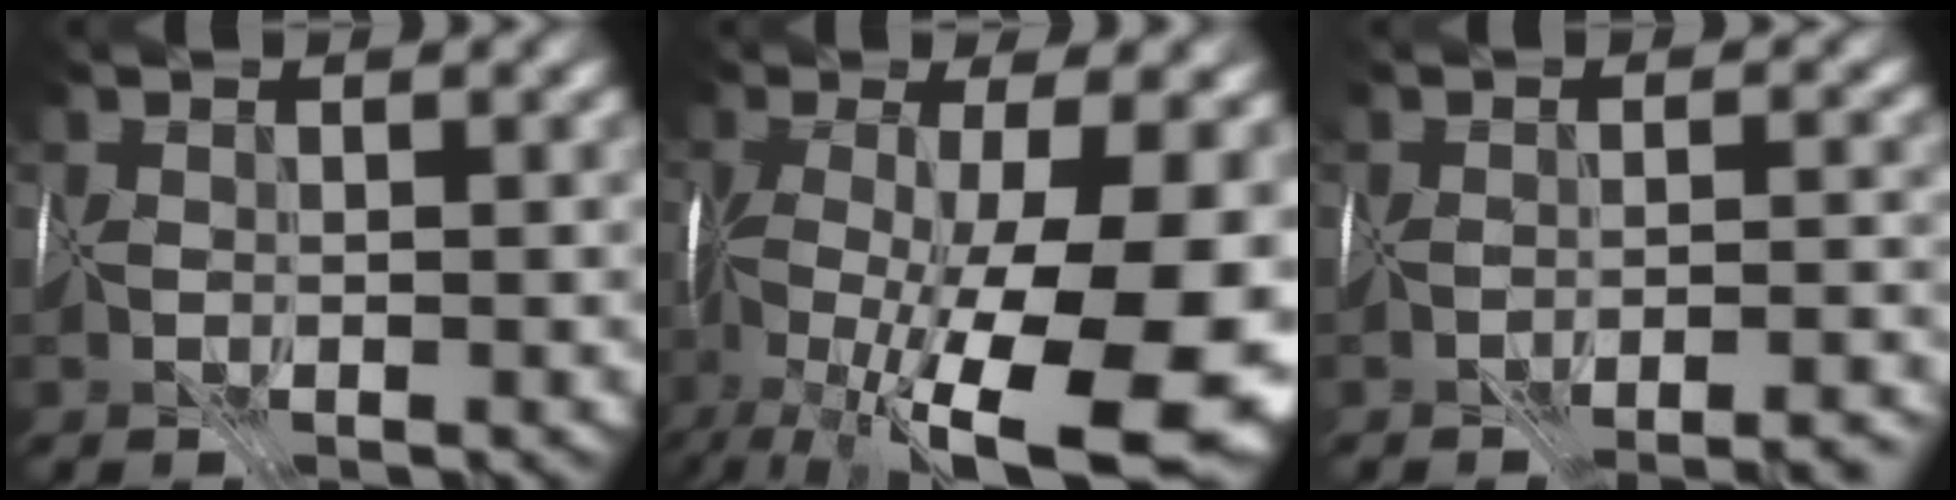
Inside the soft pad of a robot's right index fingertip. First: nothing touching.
{"total": 15.9, "force": [-5.0, 4.9, 14.2], "torque": [-0.251, -0.017, -0.074]}
{"total": 6.8, "force": [-6.4, 0.8, 2.3], "torque": [-0.014, -0.002, -0.067]}